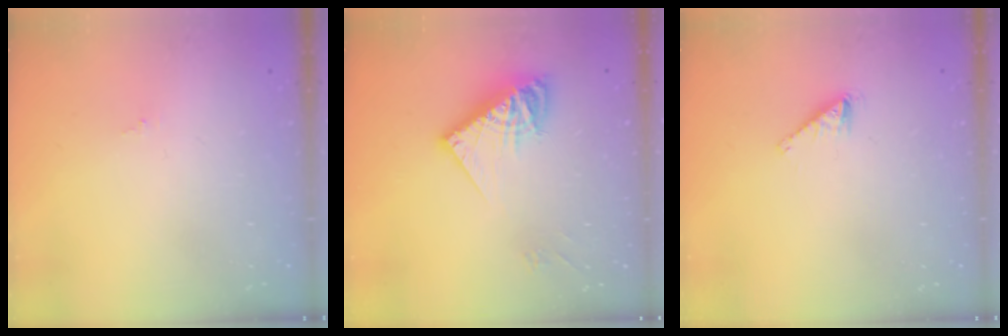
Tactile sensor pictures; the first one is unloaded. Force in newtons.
{"total": 10.9, "press": 10.9, "slide": 0.4}
{"total": 1.8, "press": 1.8, "slide": 0.1}